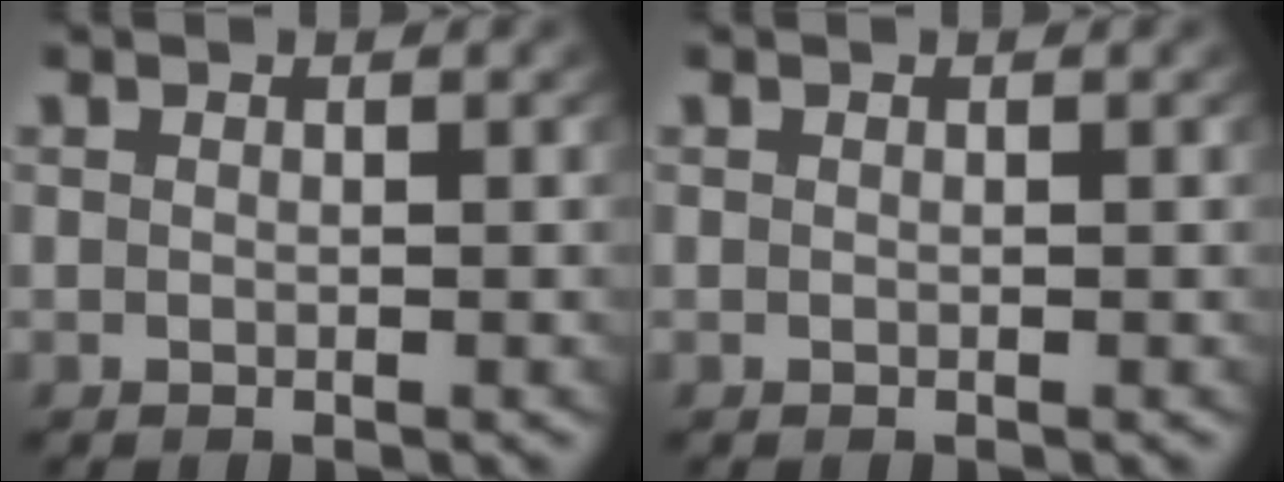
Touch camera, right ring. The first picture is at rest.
{"total": 0.0}